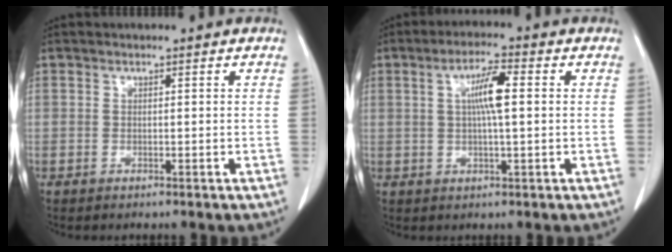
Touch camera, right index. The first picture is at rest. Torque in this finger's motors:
{"motor_torque": [0.57, 0.12, 0.20, 0.07]}